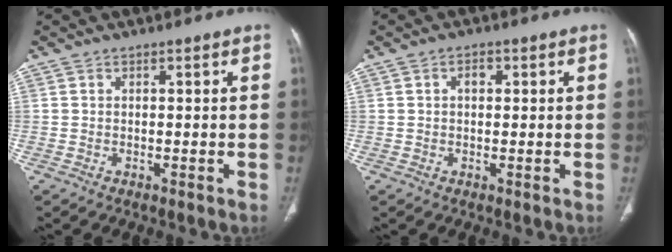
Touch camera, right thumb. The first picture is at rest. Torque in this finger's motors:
{"motor_torque": [-0.18, 0.26, -0.16, 0.02, 0.03]}